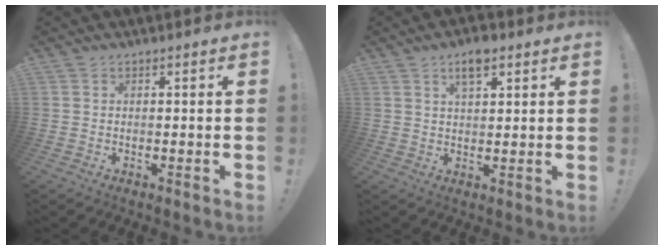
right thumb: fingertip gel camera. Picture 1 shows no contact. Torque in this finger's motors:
{"motor_torque": [0.43, 1.29, 0.27, 0.46, 0.01]}